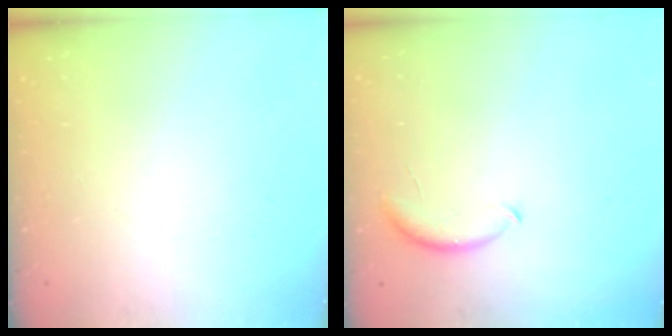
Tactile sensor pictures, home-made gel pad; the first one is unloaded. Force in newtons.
{"total": 7.4, "press": 7.4, "slide": 1.1}